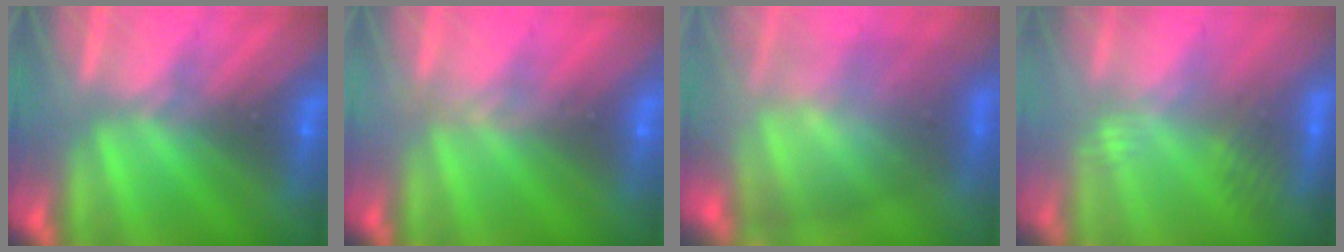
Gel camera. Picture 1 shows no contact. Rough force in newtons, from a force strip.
{"total": 3.4}
{"total": 9.4}
{"total": 2.7}